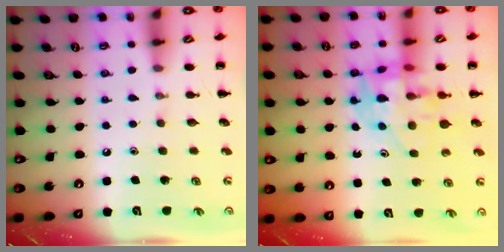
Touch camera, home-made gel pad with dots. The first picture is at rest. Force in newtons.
{"total": 12.0, "press": 11.5, "slide": 3.3}